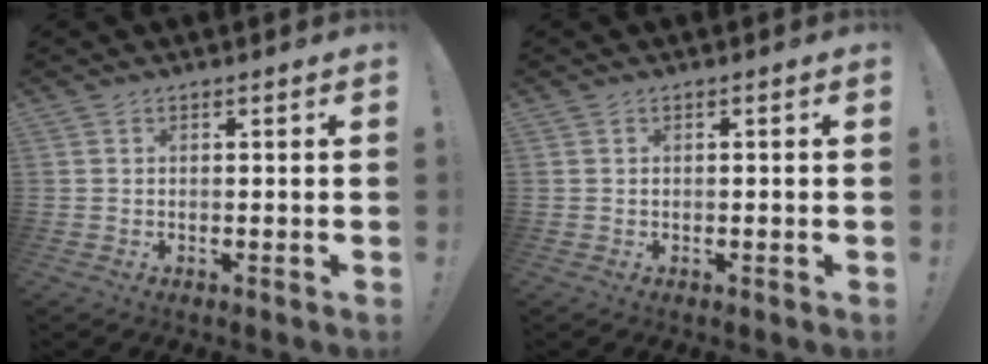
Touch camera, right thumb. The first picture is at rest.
{"total": 0.0}